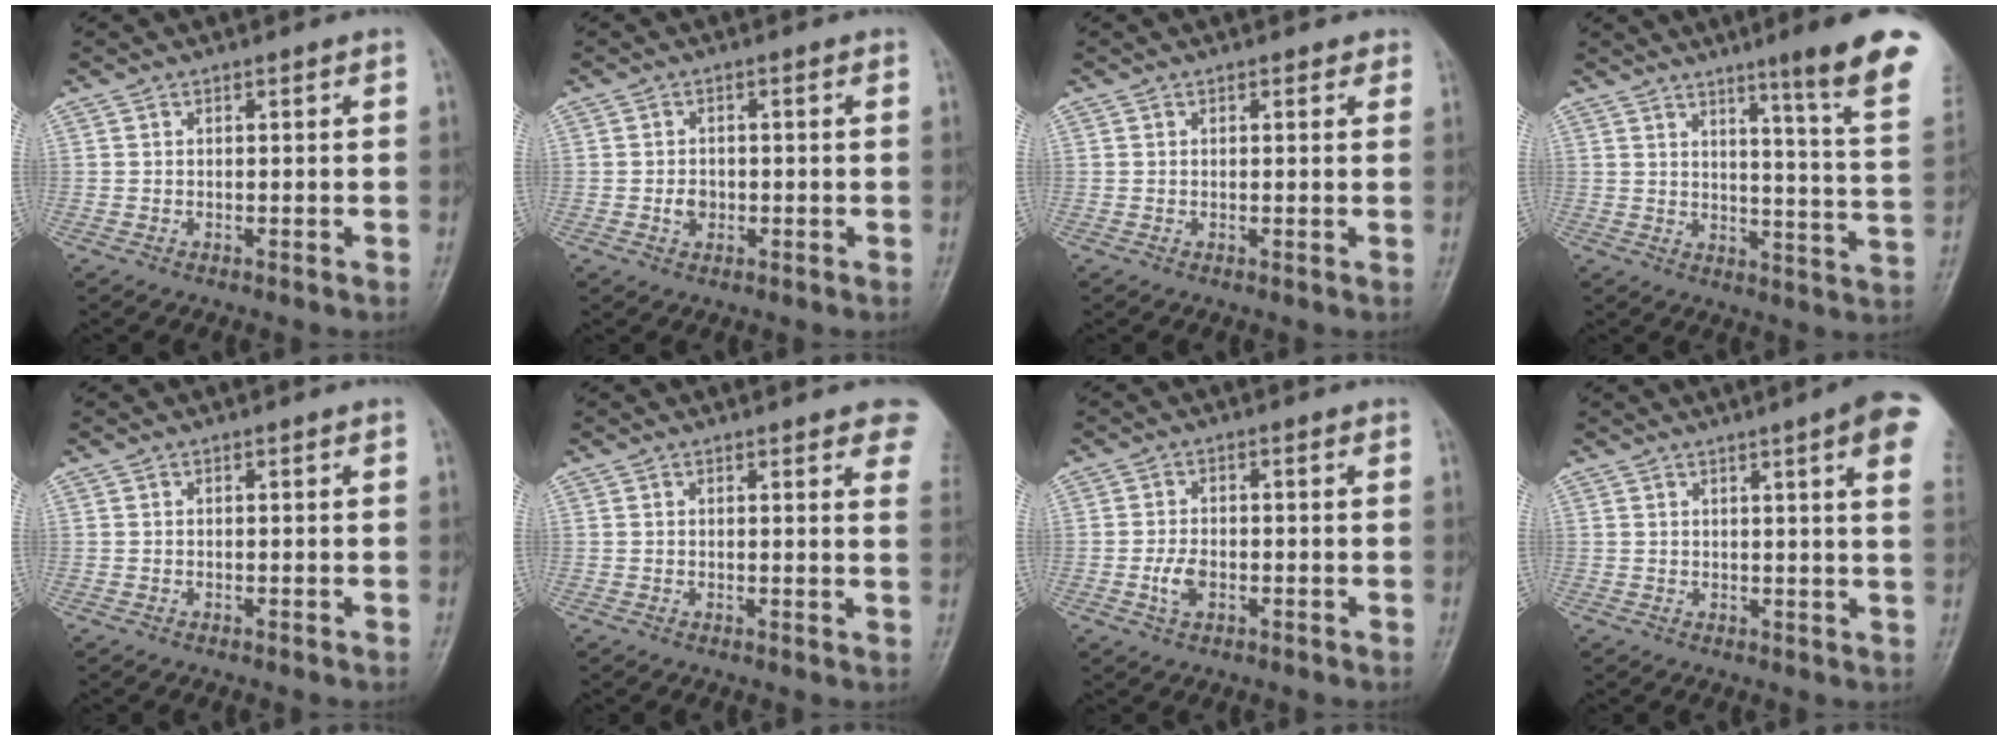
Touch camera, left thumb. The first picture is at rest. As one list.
[{"total": 2.3, "force": [-0.5, 1.9, 1.3], "torque": [-0.013, 0.004, -0.010]}, {"total": 1.2, "force": [0.8, 0.8, 0.4], "torque": [0.008, -0.004, 0.004]}, {"total": 16.8, "force": [10.7, 0.2, 12.9], "torque": [-0.151, -0.072, 0.131]}, {"total": 0.0}, {"total": 7.9, "force": [5.5, 2.1, 5.2], "torque": [-0.035, -0.014, 0.052]}, {"total": 3.4, "force": [-1.0, 2.0, 2.6], "torque": [-0.050, 0.003, -0.019]}, {"total": 10.7, "force": [5.0, 0.9, 9.4], "torque": [-0.108, -0.010, 0.049]}]